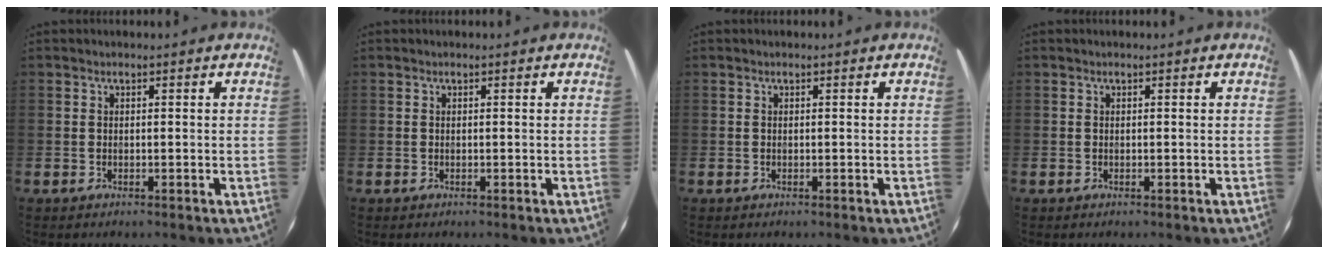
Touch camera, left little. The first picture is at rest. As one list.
[{"total": 0.0}, {"total": 0.0}, {"total": 0.0}]